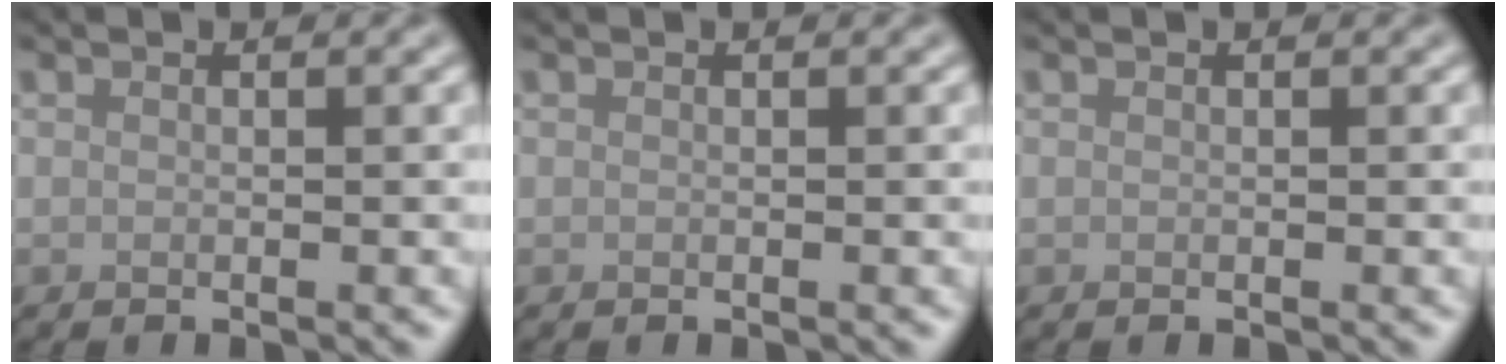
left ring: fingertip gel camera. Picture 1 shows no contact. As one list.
[{"total": 0.0}, {"total": 0.0}]